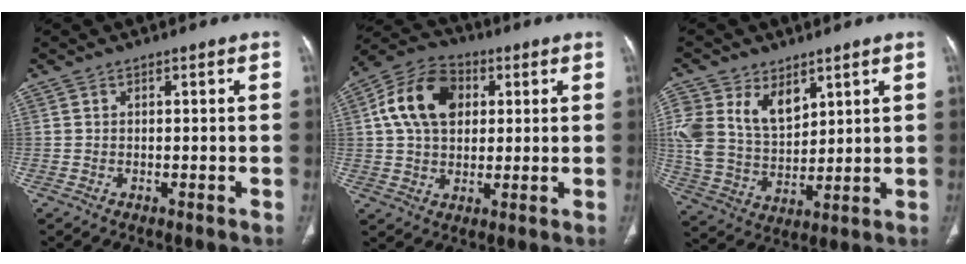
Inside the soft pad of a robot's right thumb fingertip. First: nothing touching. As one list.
[{"total": 14.0, "force": [3.3, 9.7, 9.5], "torque": [-0.157, 0.013, 0.050]}, {"total": 15.0, "force": [6.4, 10.1, 9.1], "torque": [-0.172, -0.023, 0.139]}]